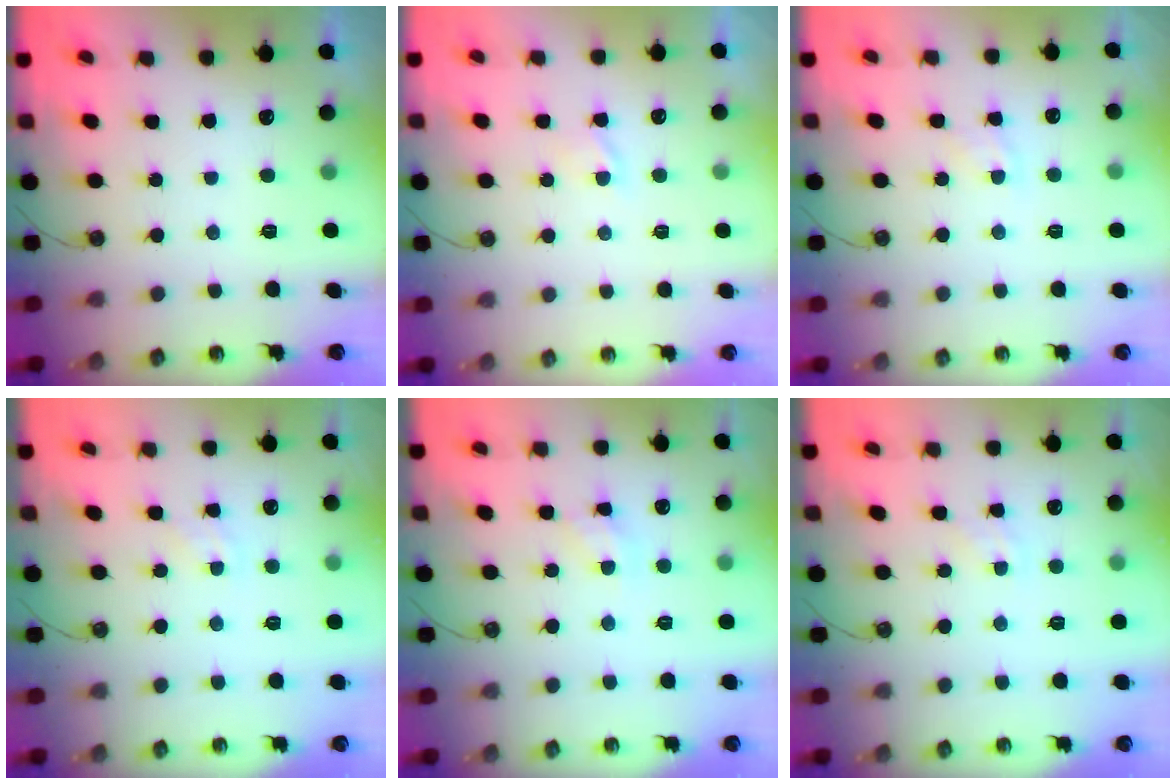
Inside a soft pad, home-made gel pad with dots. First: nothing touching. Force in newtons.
{"total": 1.4, "press": 1.4, "slide": 0.2}
{"total": 5.6, "press": 5.6, "slide": 0.7}
{"total": 1.1, "press": 1.1, "slide": 0.2}
{"total": 5.0, "press": 5.0, "slide": 0.3}
{"total": 1.1, "press": 1.1, "slide": 0.2}